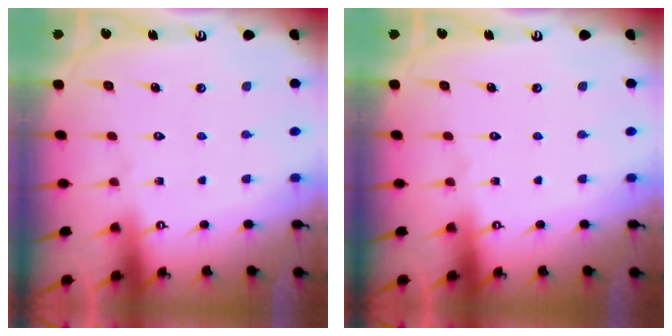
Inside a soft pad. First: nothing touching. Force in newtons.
{"total": 0.0}